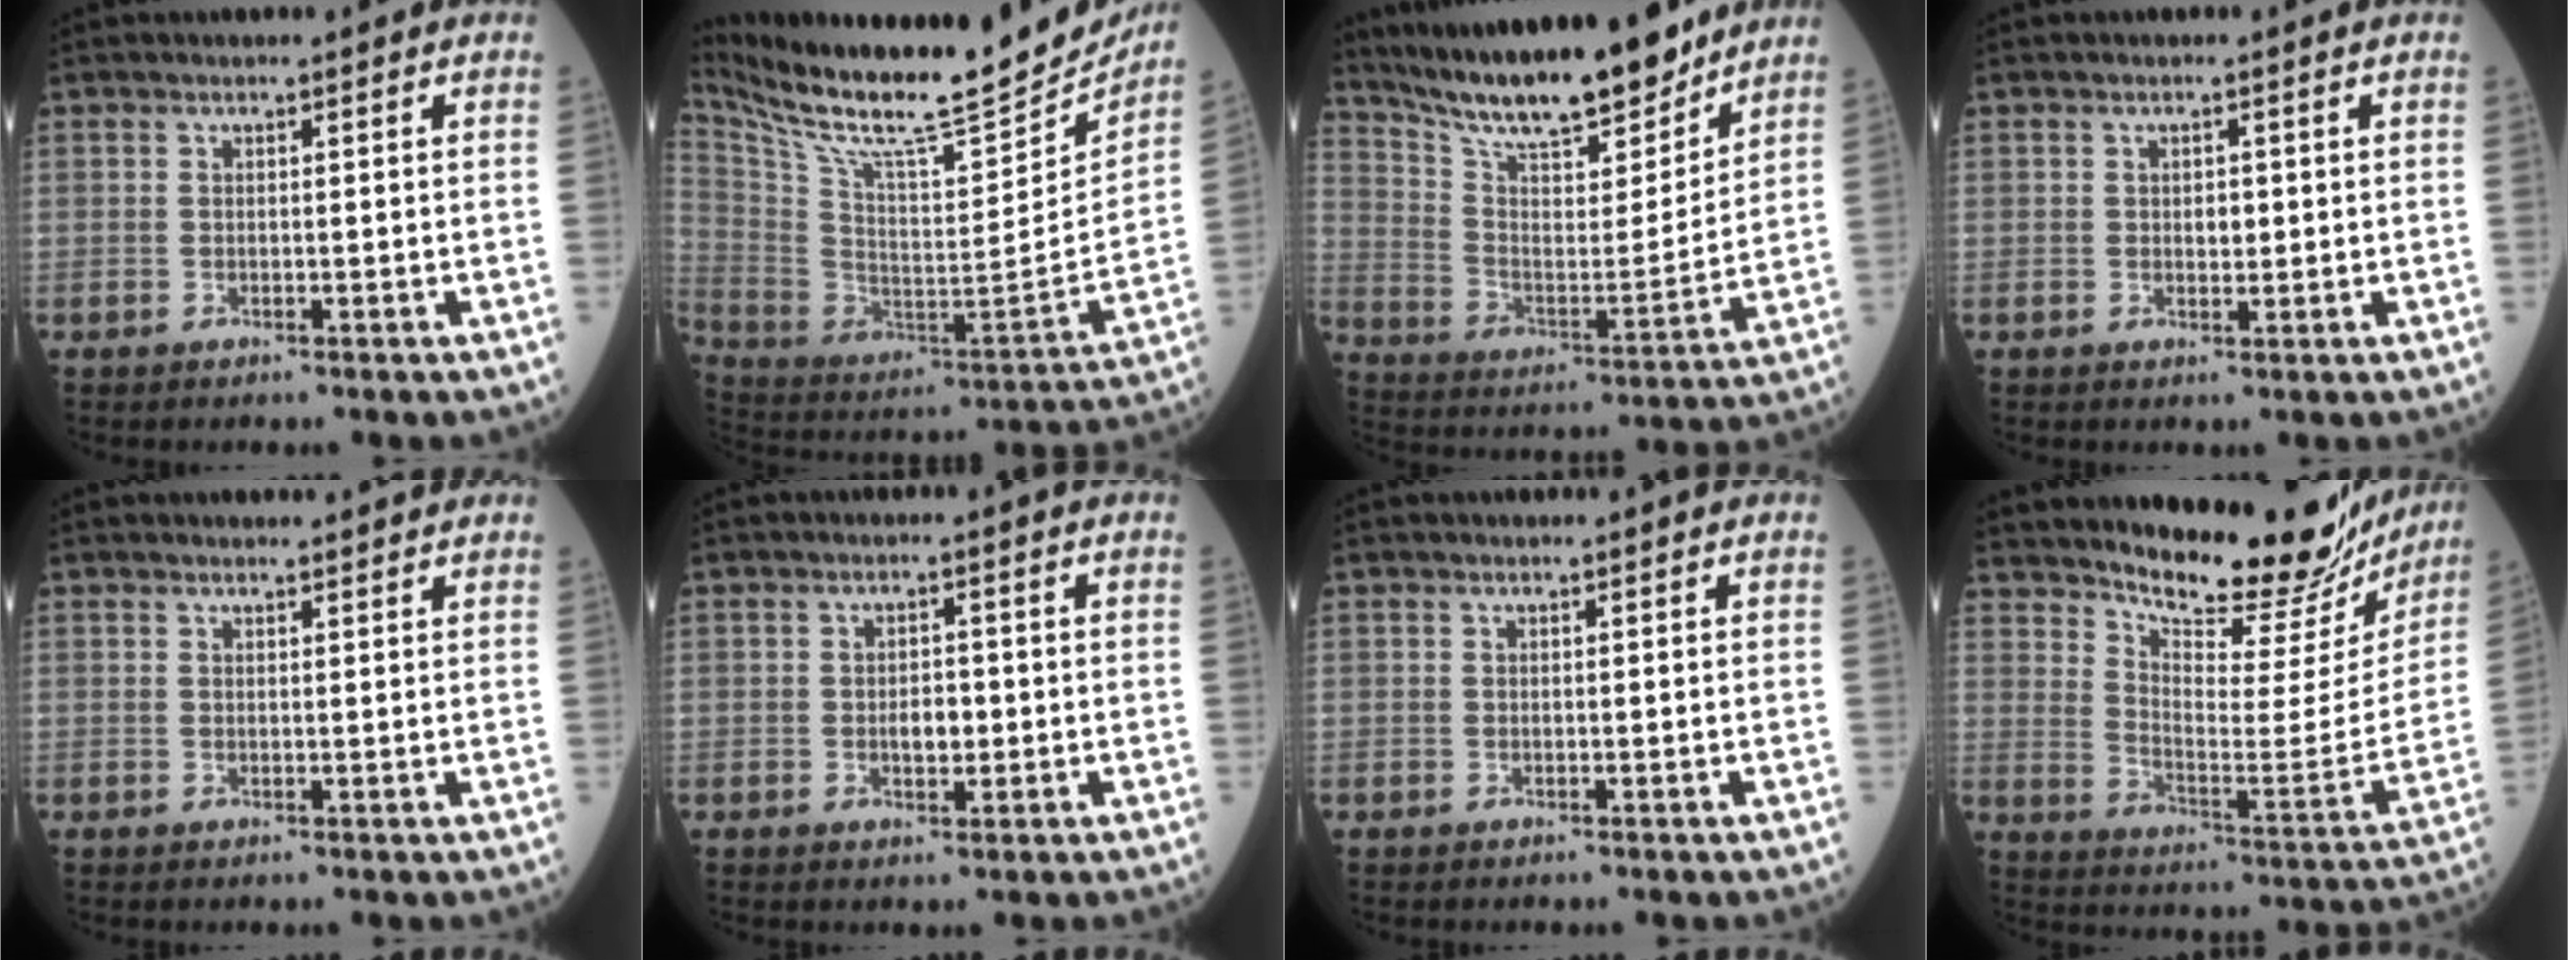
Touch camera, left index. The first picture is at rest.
{"total": 27.1, "force": [24.0, 4.2, 11.9], "torque": [-0.233, -0.057, 0.369]}
{"total": 19.0, "force": [16.5, 3.0, 8.9], "torque": [-0.156, -0.010, 0.279]}
{"total": 1.6, "force": [0.2, 0.9, 1.3], "torque": [-0.021, 0.000, 0.005]}
{"total": 3.2, "force": [3.1, 0.4, 0.6], "torque": [-0.014, 0.007, 0.035]}
{"total": 2.7, "force": [-0.3, 1.4, 2.2], "torque": [-0.038, 0.002, -0.003]}
{"total": 0.0}
{"total": 20.8, "force": [19.2, 4.4, 6.7], "torque": [-0.097, -0.071, 0.256]}